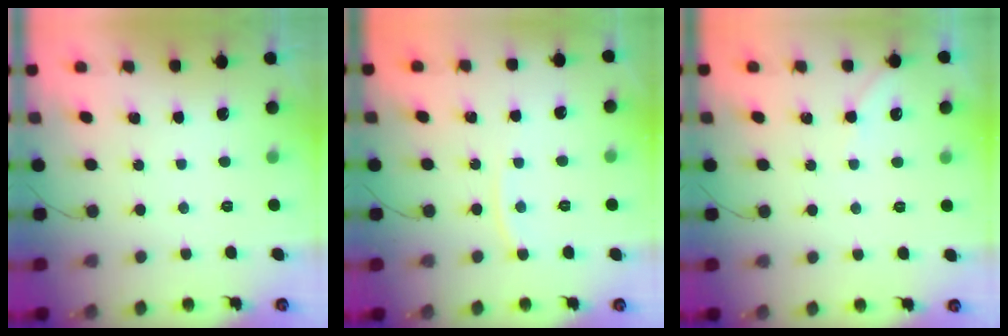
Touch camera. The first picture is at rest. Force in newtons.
{"total": 5.1, "press": 5.1, "slide": 0.6}
{"total": 2.4, "press": 2.3, "slide": 0.4}